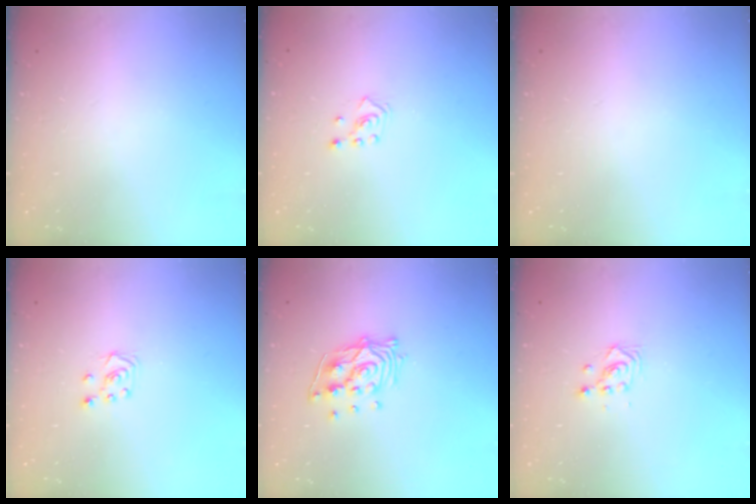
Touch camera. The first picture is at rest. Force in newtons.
{"total": 2.8, "press": 2.7, "slide": 0.7}
{"total": 0.0}
{"total": 5.1, "press": 5.1, "slide": 0.5}
{"total": 11.7, "press": 11.6, "slide": 1.3}
{"total": 2.9, "press": 2.9, "slide": 0.1}